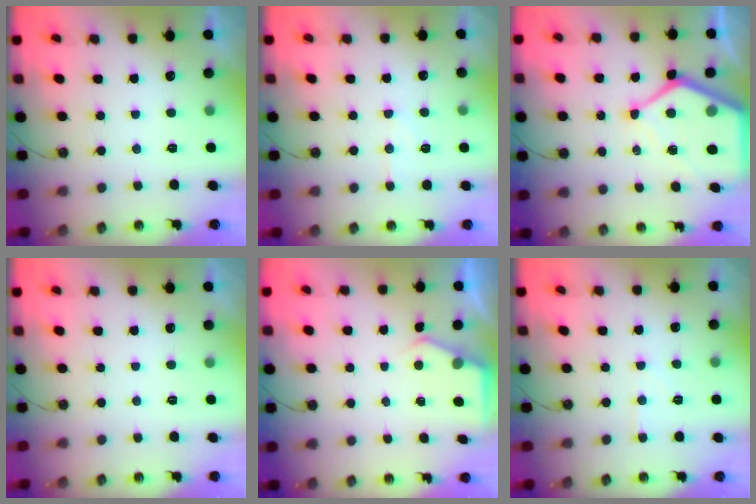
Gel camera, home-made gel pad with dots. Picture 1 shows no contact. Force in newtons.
{"total": 5.9, "press": 5.8, "slide": 0.6}
{"total": 15.5, "press": 15.5, "slide": 1.4}
{"total": 0.0}
{"total": 2.9, "press": 2.9, "slide": 0.5}
{"total": 4.7, "press": 4.6, "slide": 0.6}